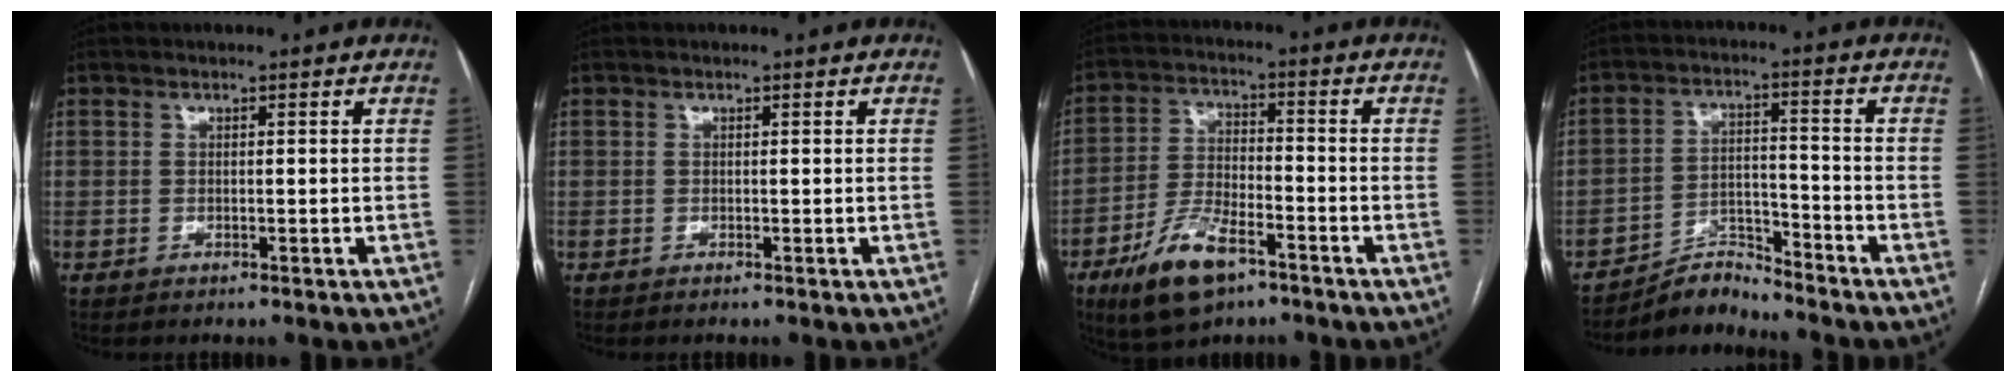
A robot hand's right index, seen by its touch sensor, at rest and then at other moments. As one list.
[{"total": 0.0}, {"total": 10.8, "force": [-6.5, 4.2, 7.6], "torque": [-0.158, -0.005, -0.114]}, {"total": 5.5, "force": [-5.4, 0.3, -0.8], "torque": [0.019, 0.011, -0.094]}]